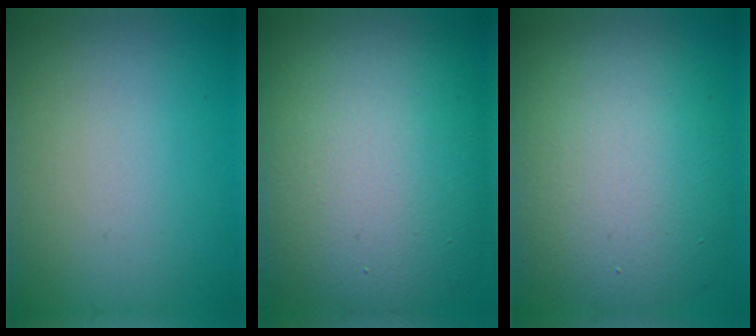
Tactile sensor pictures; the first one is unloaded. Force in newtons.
{"total": 14.6, "press": 14.5, "slide": 0.7}
{"total": 11.3, "press": 11.3, "slide": 0.6}